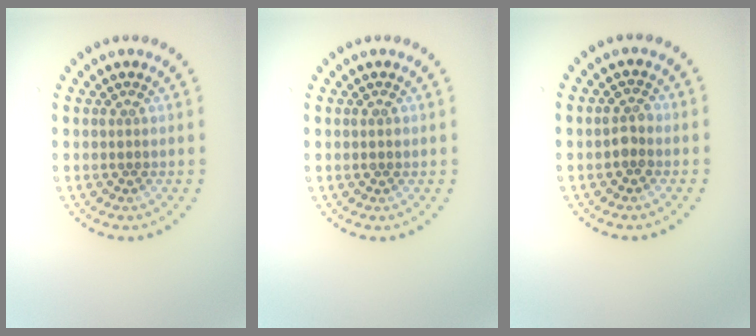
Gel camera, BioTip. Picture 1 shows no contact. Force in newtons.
{"total": 0.7, "press": 0.7, "slide": 0.1}
{"total": 1.6, "press": 1.6, "slide": 0.4}